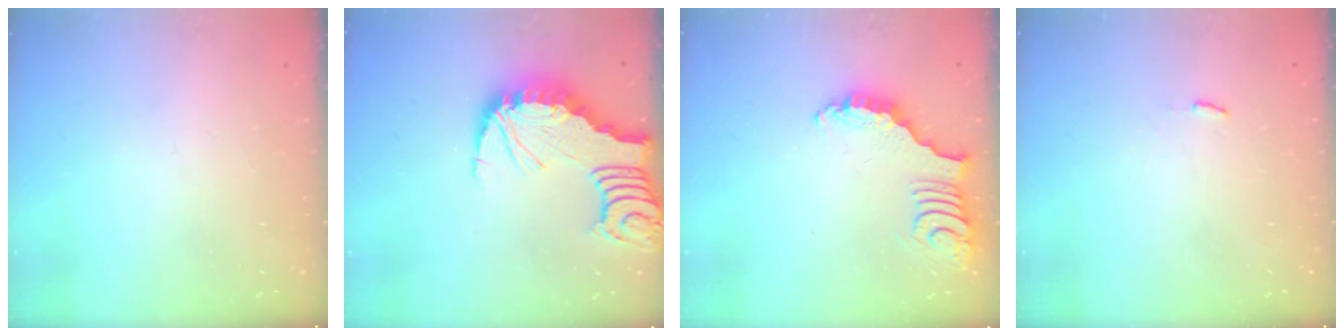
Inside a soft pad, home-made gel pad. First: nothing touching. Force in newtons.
{"total": 4.2, "press": 4.2, "slide": 0.5}
{"total": 3.4, "press": 3.3, "slide": 0.7}
{"total": 2.9, "press": 2.9, "slide": 0.3}